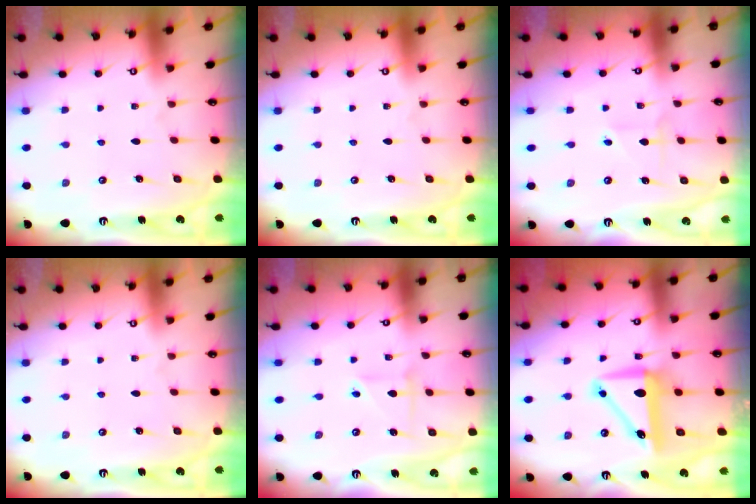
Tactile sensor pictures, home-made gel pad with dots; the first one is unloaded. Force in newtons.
{"total": 0.0}
{"total": 2.8, "press": 2.6, "slide": 0.9}
{"total": 0.0}
{"total": 3.3, "press": 3.3, "slide": 0.2}
{"total": 9.2, "press": 9.0, "slide": 1.8}